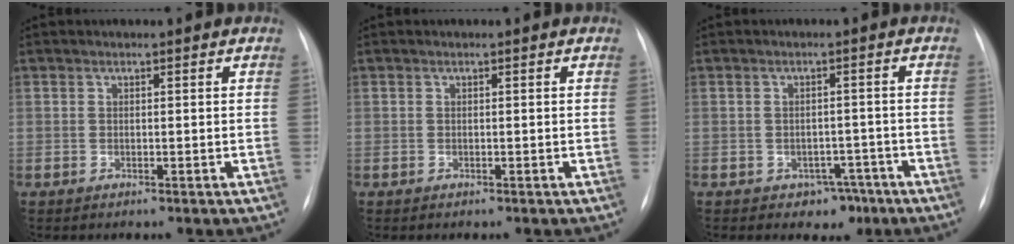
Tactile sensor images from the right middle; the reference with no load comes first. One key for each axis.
{"total": 0.0}
{"total": 3.7, "fx": -2.1, "fy": 2.8, "fz": 1.3, "tx": -0.005, "ty": 0.014, "tz": -0.019}